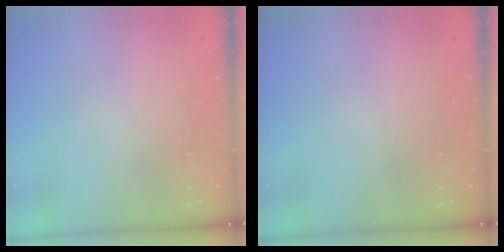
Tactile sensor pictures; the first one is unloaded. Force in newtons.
{"total": 0.0}